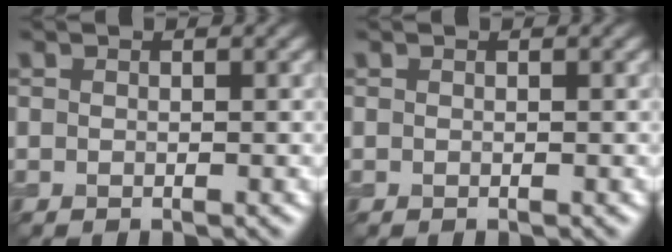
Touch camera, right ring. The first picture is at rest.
{"total": 0.0}